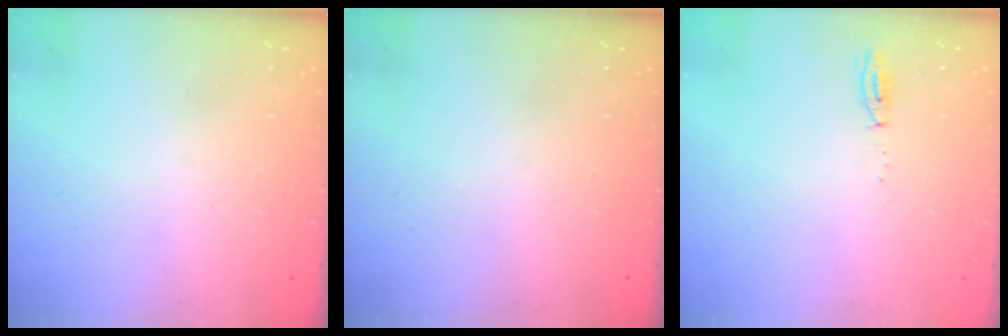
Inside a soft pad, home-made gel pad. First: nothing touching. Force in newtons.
{"total": 0.0}
{"total": 3.4, "press": 3.3, "slide": 0.8}